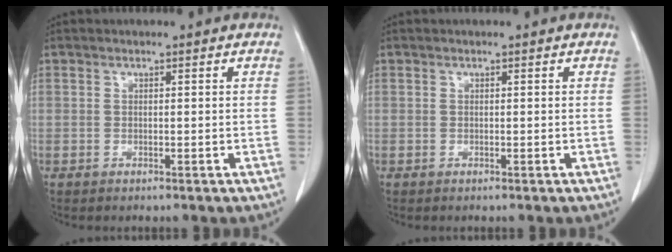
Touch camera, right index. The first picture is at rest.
{"total": 0.0}